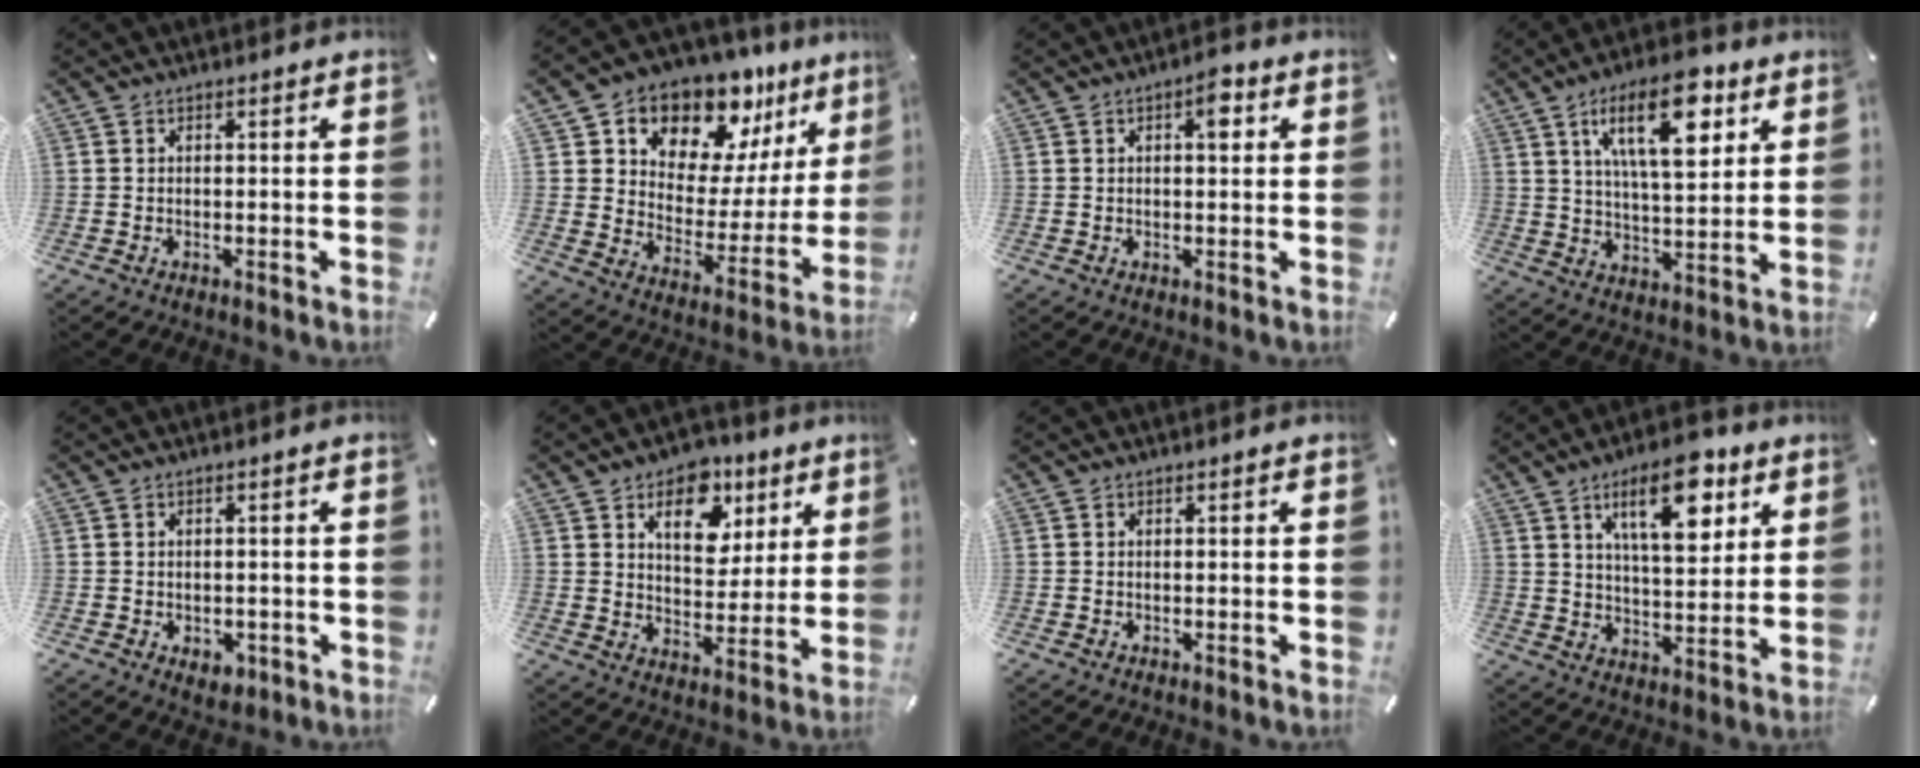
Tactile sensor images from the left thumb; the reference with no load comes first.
{"total": 13.5, "force": [11.5, 6.9, 1.9], "torque": [-0.029, -0.130, 0.204]}
{"total": 4.0, "force": [1.4, 1.8, 3.4], "torque": [-0.040, -0.005, 0.014]}
{"total": 16.4, "force": [8.2, 7.0, 12.4], "torque": [-0.191, -0.022, 0.132]}
{"total": 2.9, "force": [-1.0, 2.2, 1.6], "torque": [-0.018, 0.001, -0.017]}
{"total": 12.3, "force": [6.6, 8.5, 6.1], "torque": [-0.068, -0.033, 0.112]}
{"total": 0.0}
{"total": 15.4, "force": [8.0, 6.8, 11.2], "torque": [-0.169, -0.023, 0.131]}